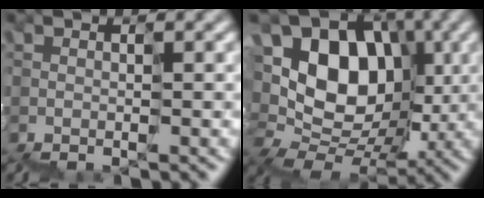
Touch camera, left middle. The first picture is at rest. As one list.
[{"total": 8.3, "force": [1.4, 7.0, 4.3], "torque": [-0.067, 0.034, 0.008]}]